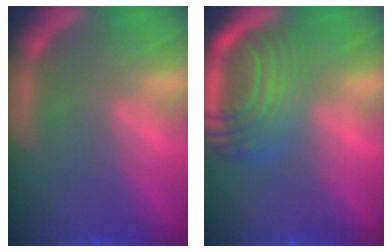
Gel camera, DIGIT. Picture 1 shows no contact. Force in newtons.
{"total": 10.1}